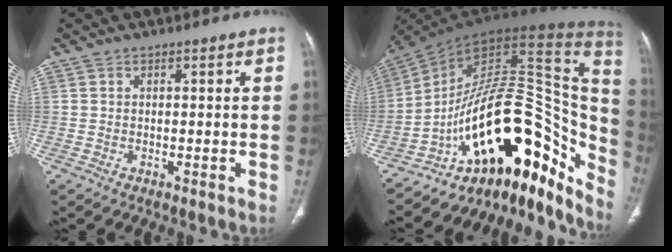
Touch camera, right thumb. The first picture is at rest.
{"total": 32.3, "force": [-13.5, 16.3, 24.5], "torque": [-0.236, 0.122, -0.193]}